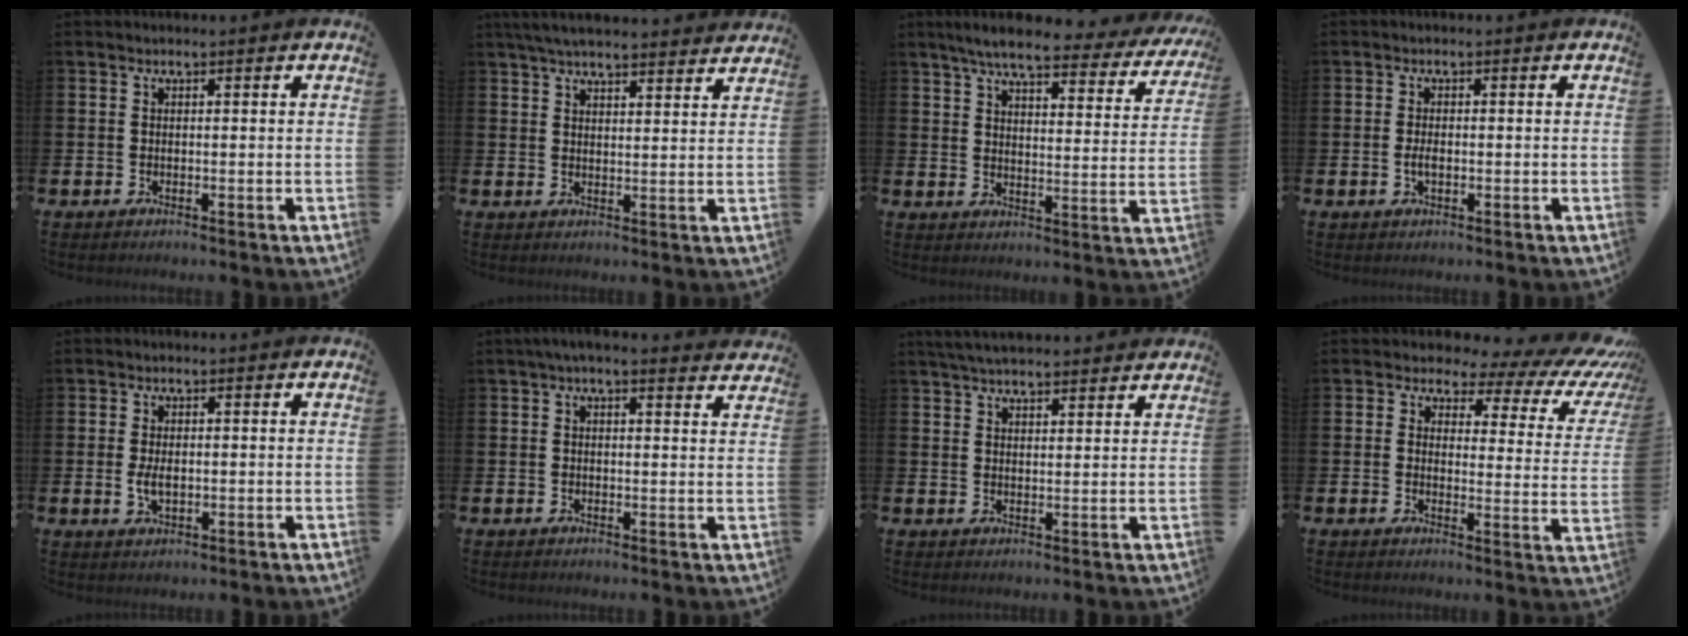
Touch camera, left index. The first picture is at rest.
{"total": 5.2, "force": [5.0, 0.4, 1.3], "torque": [-0.033, -0.020, 0.090]}
{"total": 6.6, "force": [5.7, 1.0, 3.1], "torque": [-0.069, -0.034, 0.092]}
{"total": 1.6, "force": [-0.2, 0.7, 1.4], "torque": [-0.027, 0.001, -0.005]}
{"total": 2.6, "force": [-0.1, 1.4, 2.1], "torque": [-0.034, 0.002, -0.004]}
{"total": 2.7, "force": [2.5, 0.2, 0.9], "torque": [-0.018, -0.007, 0.043]}
{"total": 4.3, "force": [4.1, 0.5, 0.9], "torque": [-0.031, -0.009, 0.079]}
{"total": 3.7, "force": [2.2, 2.6, 1.5], "torque": [-0.022, -0.030, 0.021]}